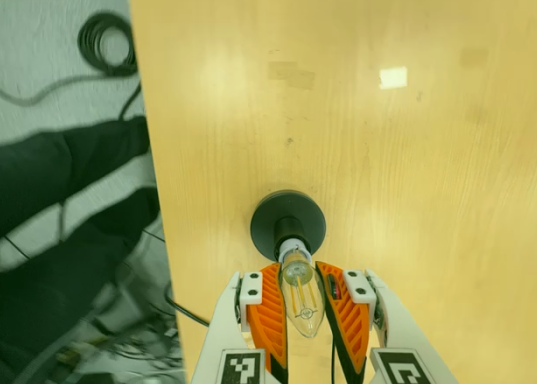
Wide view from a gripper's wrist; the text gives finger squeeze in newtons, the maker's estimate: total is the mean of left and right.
{"total": 18.7, "left": 18.6, "right": 18.9}